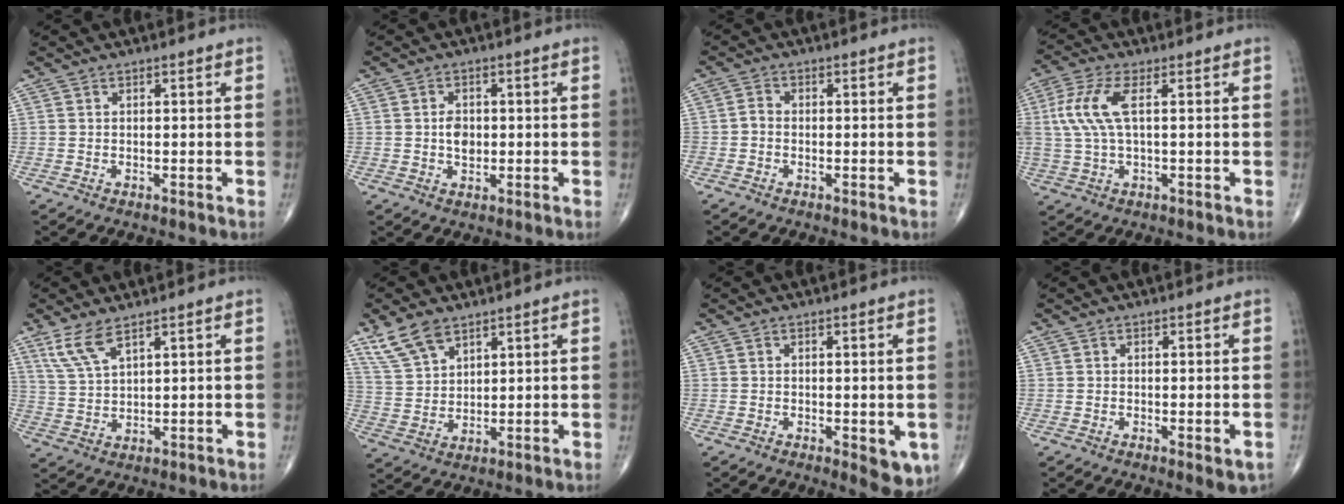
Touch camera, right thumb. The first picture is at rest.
{"total": 3.3, "force": [-0.1, 2.4, 2.4], "torque": [-0.029, 0.002, -0.002]}
{"total": 1.7, "force": [-0.6, 1.2, 1.1], "torque": [-0.017, 0.003, -0.018]}
{"total": 9.0, "force": [1.7, 3.2, 8.3], "torque": [-0.224, 0.016, 0.034]}
{"total": 6.2, "force": [4.2, 1.8, 4.2], "torque": [-0.092, -0.015, 0.092]}
{"total": 7.9, "force": [5.6, 3.9, 4.1], "torque": [-0.074, -0.016, 0.119]}
{"total": 5.4, "force": [-1.4, 2.3, 4.7], "torque": [-0.044, -0.011, -0.014]}
{"total": 2.8, "force": [-0.9, 0.9, 2.5], "torque": [-0.029, -0.005, -0.009]}